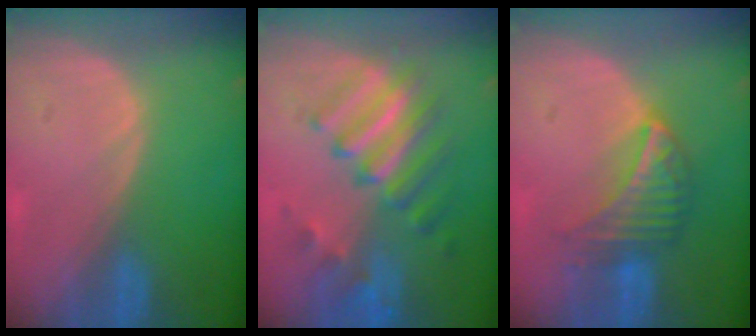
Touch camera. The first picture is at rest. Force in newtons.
{"total": 9.6, "press": 8.3, "slide": 4.7}
{"total": 6.4, "press": 6.3, "slide": 1.5}